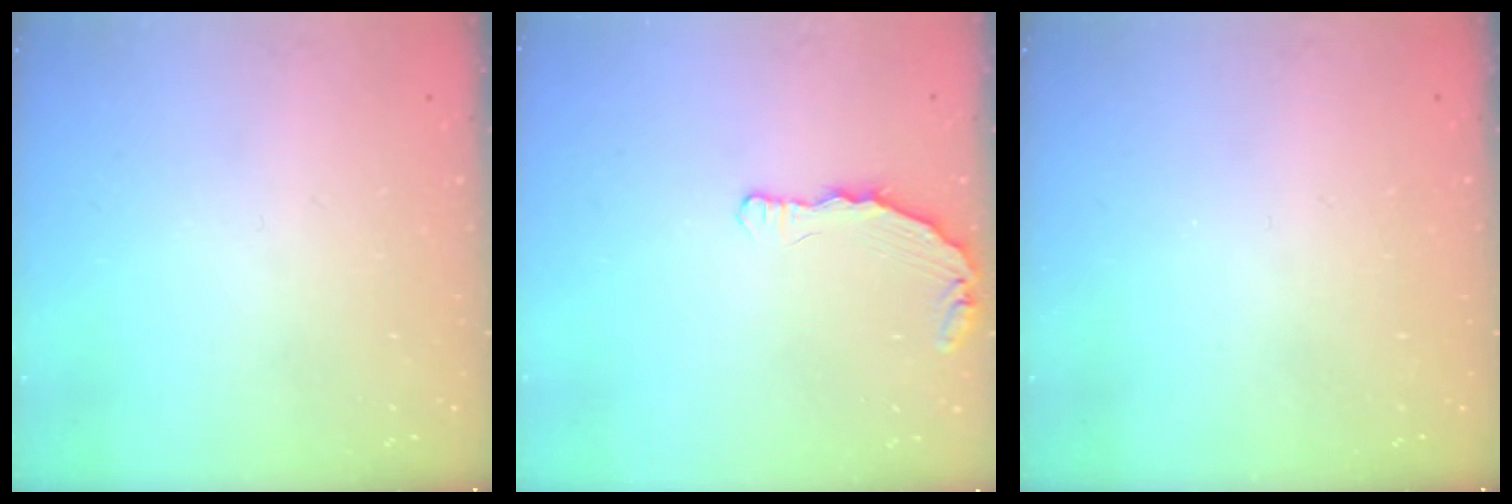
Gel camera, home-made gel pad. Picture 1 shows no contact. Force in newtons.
{"total": 6.3, "press": 4.7, "slide": 4.2}
{"total": 0.0}